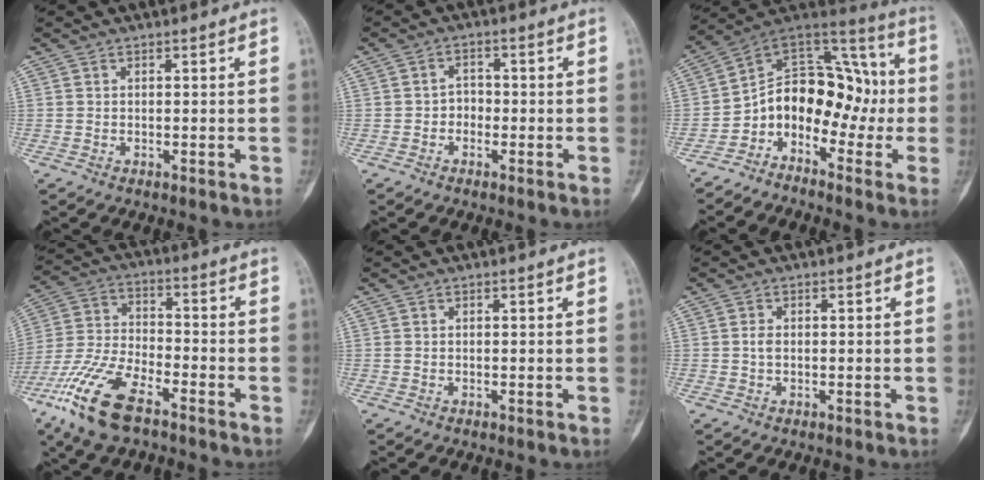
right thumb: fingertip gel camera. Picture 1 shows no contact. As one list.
[{"total": 2.2, "force": [-0.7, 1.9, 0.9], "torque": [0.003, 0.009, -0.020]}, {"total": 15.3, "force": [-3.2, 10.9, 10.2], "torque": [-0.106, 0.092, -0.065]}, {"total": 15.2, "force": [-9.2, 6.2, 10.3], "torque": [-0.224, 0.028, -0.185]}, {"total": 0.0}, {"total": 1.4, "force": [0.0, 0.9, 1.1], "torque": [-0.022, -0.001, -0.004]}]